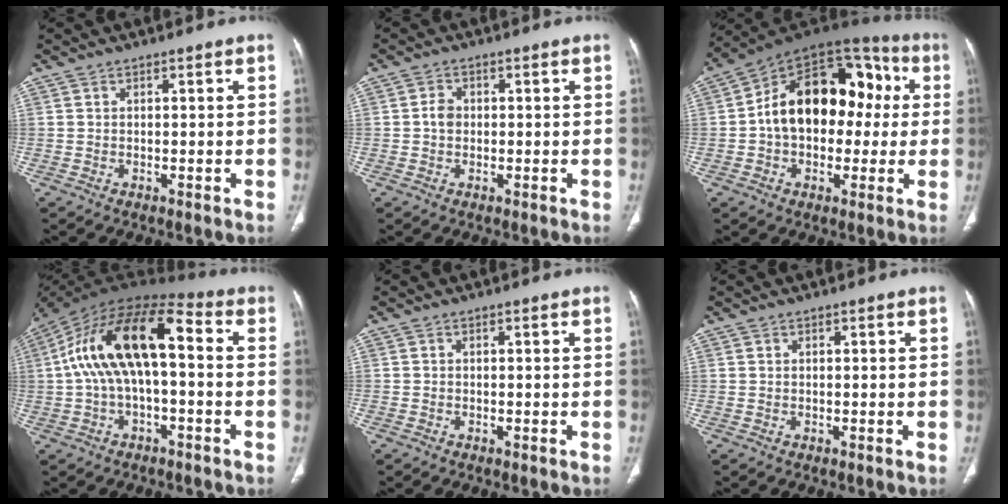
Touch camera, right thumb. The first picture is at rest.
{"total": 2.4, "force": [-0.1, 1.9, 1.4], "torque": [-0.018, 0.008, -0.005]}
{"total": 21.8, "force": [1.5, 14.4, 16.3], "torque": [-0.218, 0.052, 0.016]}
{"total": 17.3, "force": [0.7, 8.1, 15.3], "torque": [-0.283, 0.057, 0.002]}
{"total": 0.5, "force": [-0.4, 0.4, 0.1], "torque": [-0.003, 0.000, -0.011]}
{"total": 0.0}